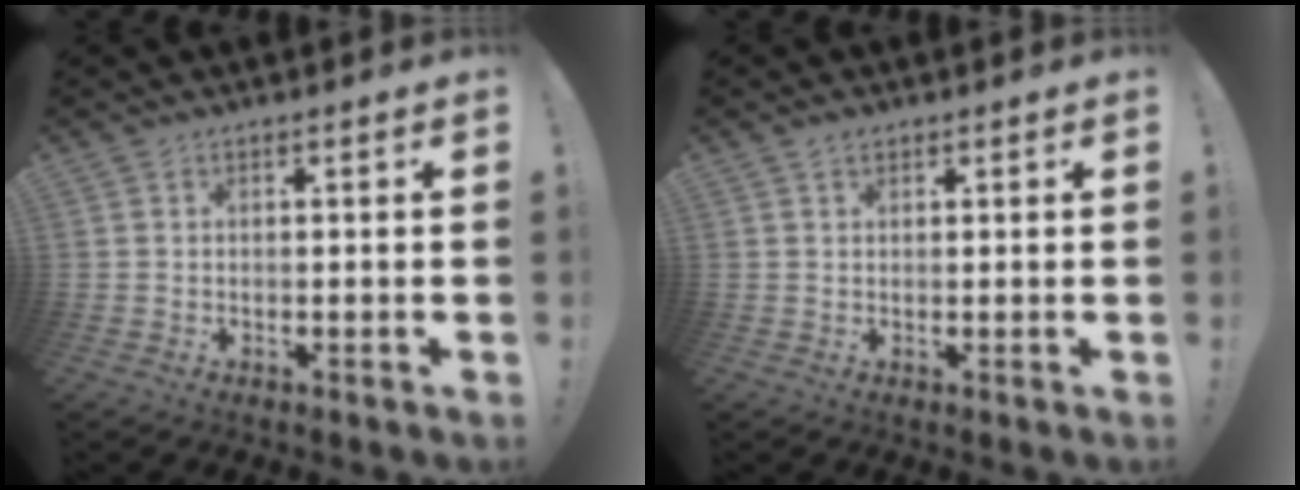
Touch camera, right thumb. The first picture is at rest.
{"total": 1.3, "force": [0.9, 0.8, 0.5], "torque": [-0.009, 0.001, 0.017]}